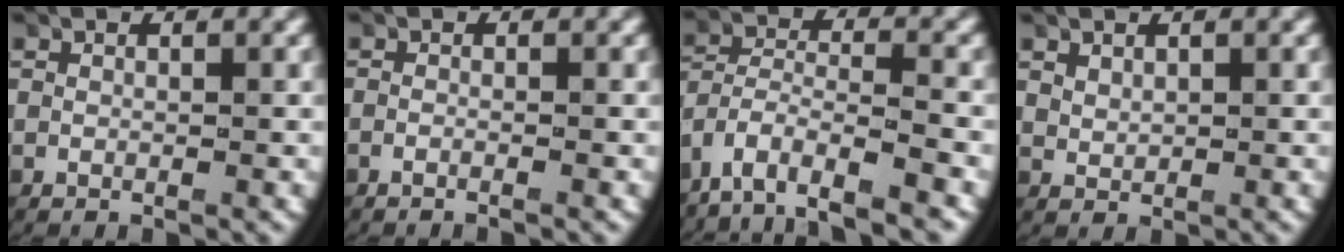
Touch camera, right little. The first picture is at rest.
{"total": 1.2, "force": [-1.1, 0.2, 0.5], "torque": [-0.015, 0.002, -0.021]}
{"total": 7.5, "force": [-4.7, 4.2, 4.2], "torque": [-0.104, -0.041, -0.068]}
{"total": 0.9, "force": [0.7, 0.2, 0.4], "torque": [-0.014, -0.004, 0.024]}